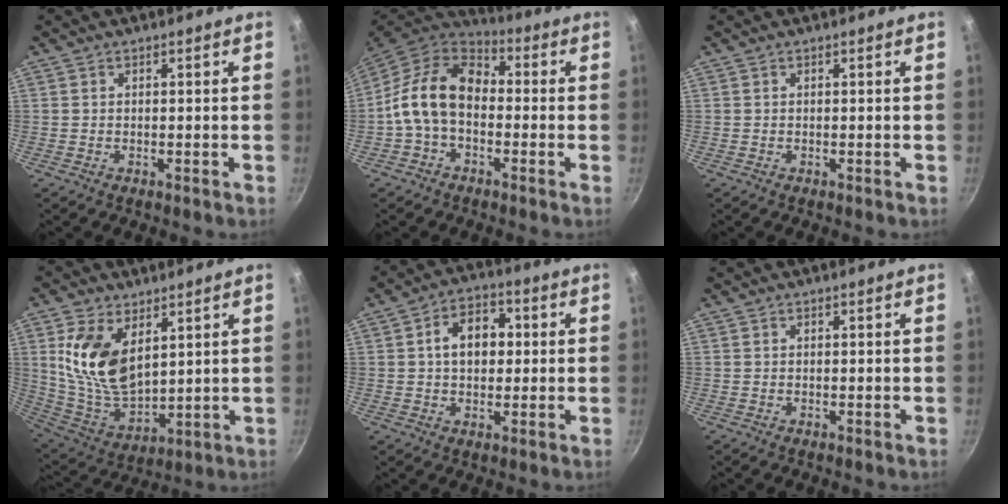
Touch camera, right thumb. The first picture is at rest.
{"total": 13.6, "force": [-1.0, 9.4, 9.8], "torque": [-0.155, 0.037, -0.041]}
{"total": 0.0}
{"total": 15.4, "force": [5.2, 8.9, 11.5], "torque": [-0.206, -0.042, 0.115]}
{"total": 9.2, "force": [1.2, 6.5, 6.4], "torque": [-0.068, 0.017, 0.009]}
{"total": 0.0}